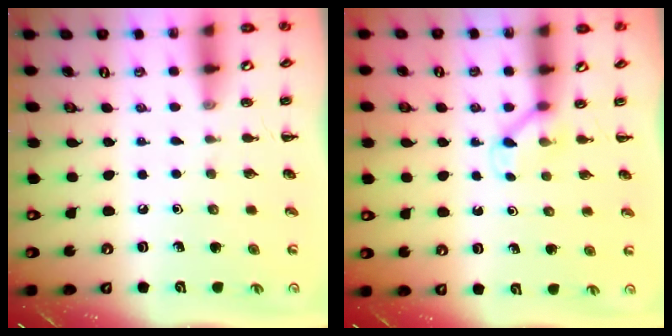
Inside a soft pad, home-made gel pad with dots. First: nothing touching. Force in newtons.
{"total": 3.5, "press": 3.4, "slide": 1.0}